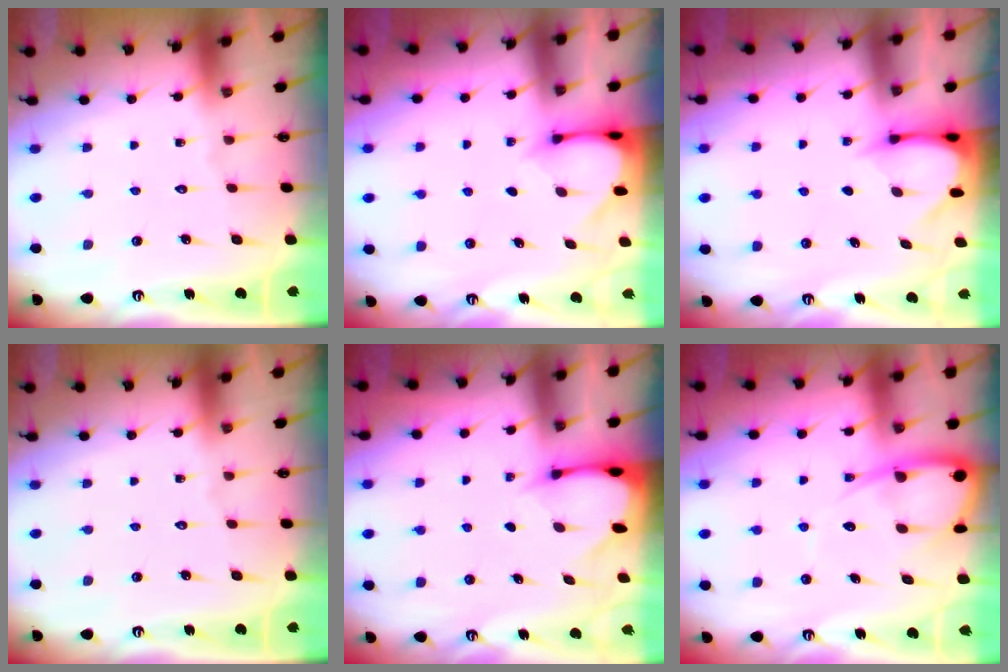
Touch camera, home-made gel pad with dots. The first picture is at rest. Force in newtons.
{"total": 3.4, "press": 3.4, "slide": 0.3}
{"total": 3.7, "press": 3.7, "slide": 0.3}
{"total": 0.0}
{"total": 2.7, "press": 2.7, "slide": 0.4}
{"total": 8.1, "press": 8.1, "slide": 0.9}